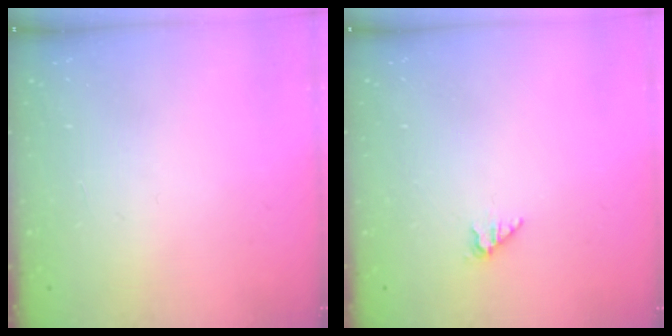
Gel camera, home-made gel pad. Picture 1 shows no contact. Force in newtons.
{"total": 1.0, "press": 1.0, "slide": 0.2}